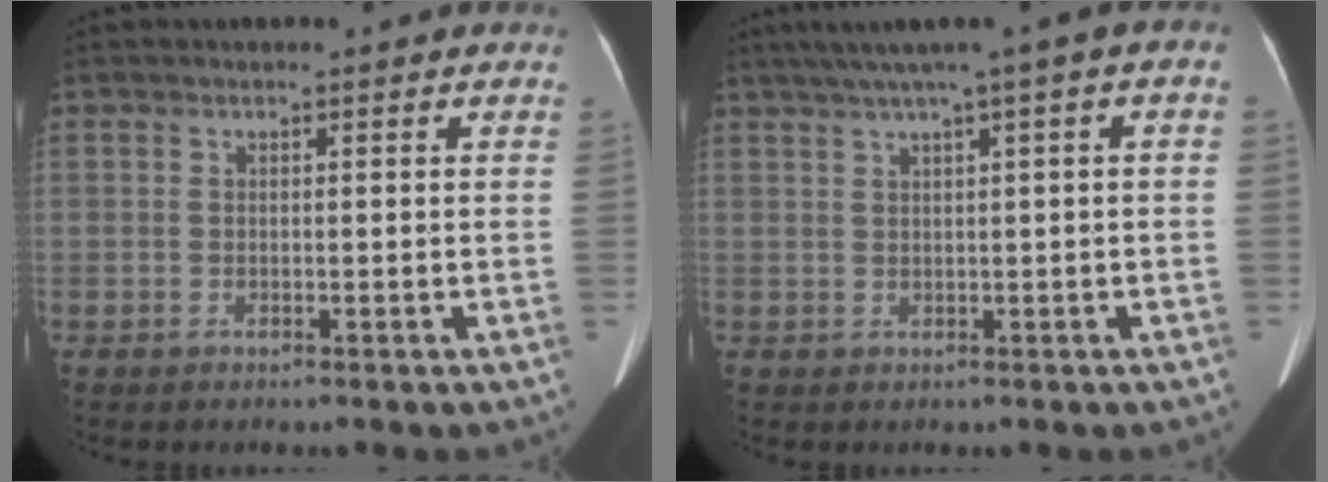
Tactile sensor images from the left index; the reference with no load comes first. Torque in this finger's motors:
{"motor_torque": [0.27, -0.93, 0.07, 0.02]}